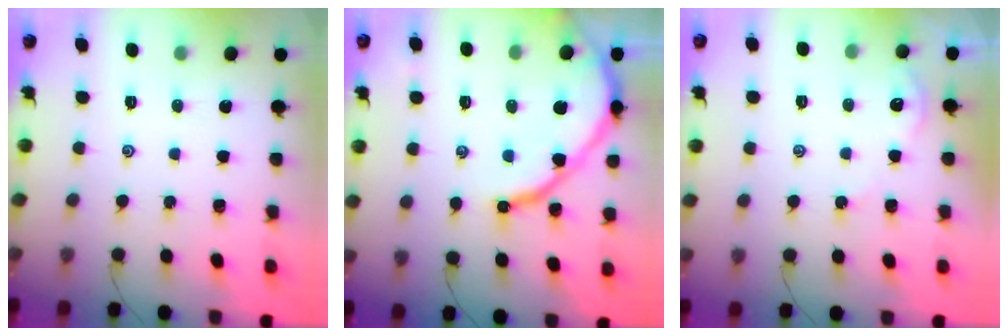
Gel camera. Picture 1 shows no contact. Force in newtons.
{"total": 12.4, "press": 12.4, "slide": 1.3}
{"total": 1.7, "press": 1.7, "slide": 0.3}